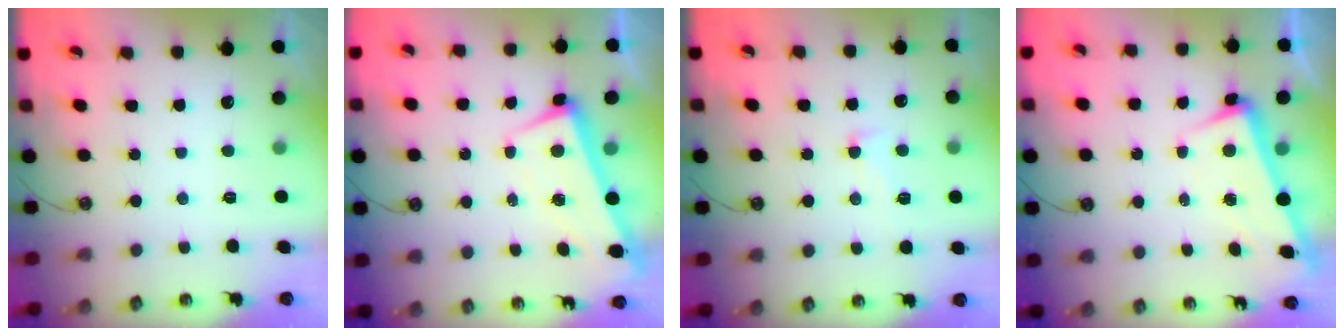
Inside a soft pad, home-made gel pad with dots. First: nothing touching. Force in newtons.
{"total": 1.6, "press": 0.5, "slide": 1.5}
{"total": 1.8, "press": 1.4, "slide": 1.1}
{"total": 3.3, "press": 3.1, "slide": 1.1}